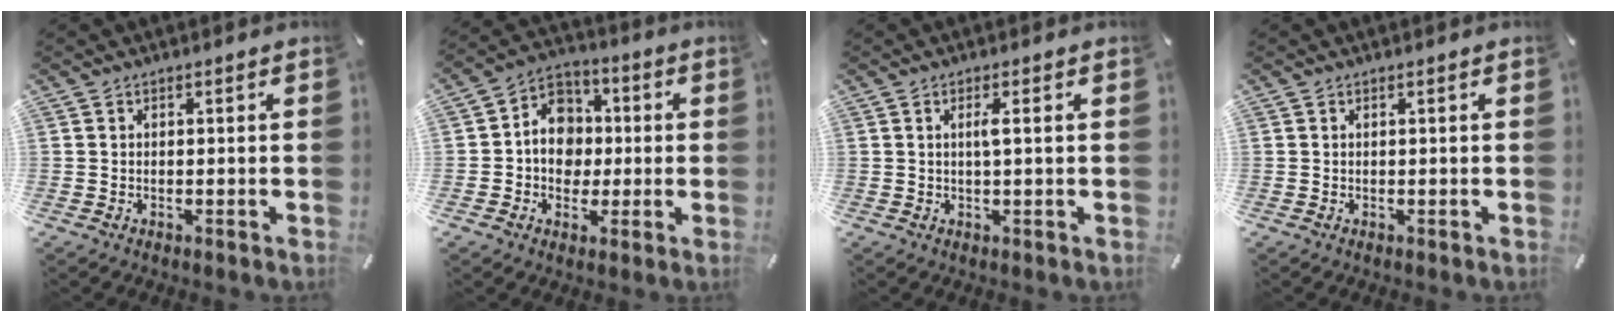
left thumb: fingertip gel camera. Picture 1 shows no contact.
{"total": 9.8, "force": [-1.0, 8.9, 4.0], "torque": [-0.085, 0.016, -0.018]}
{"total": 2.6, "force": [0.5, 0.1, 2.5], "torque": [-0.051, -0.001, 0.005]}
{"total": 0.0}